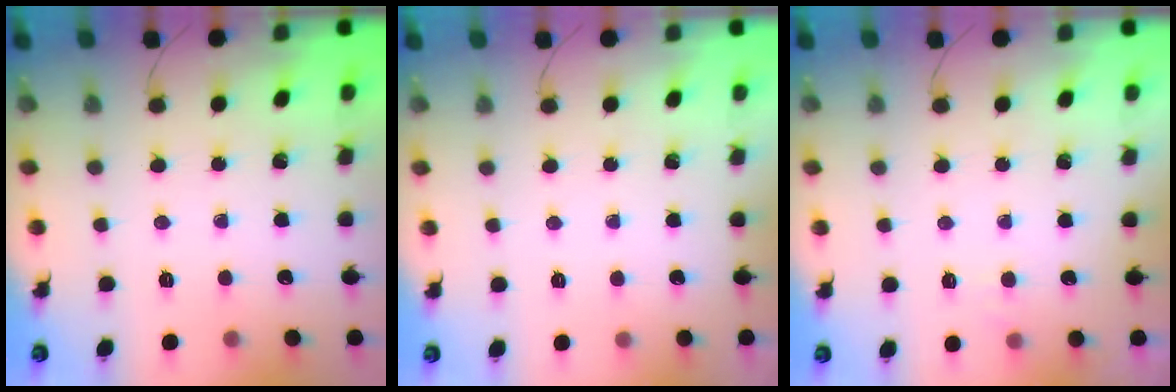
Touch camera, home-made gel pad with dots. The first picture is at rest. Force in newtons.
{"total": 1.8, "press": 1.7, "slide": 0.3}
{"total": 4.6, "press": 4.4, "slide": 1.0}